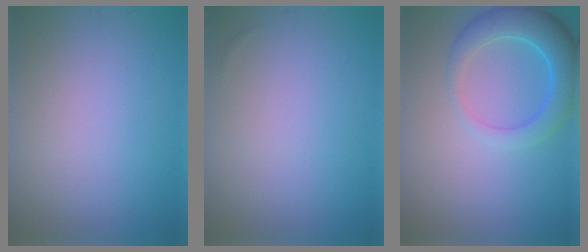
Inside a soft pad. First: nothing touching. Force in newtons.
{"total": 0.0}
{"total": 5.2, "press": 5.2, "slide": 0.1}